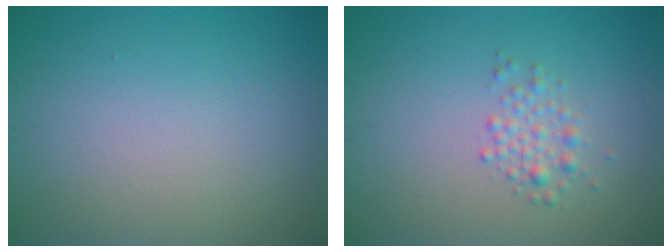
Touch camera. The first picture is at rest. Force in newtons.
{"total": 1.8, "press": 1.8, "slide": 0.1}